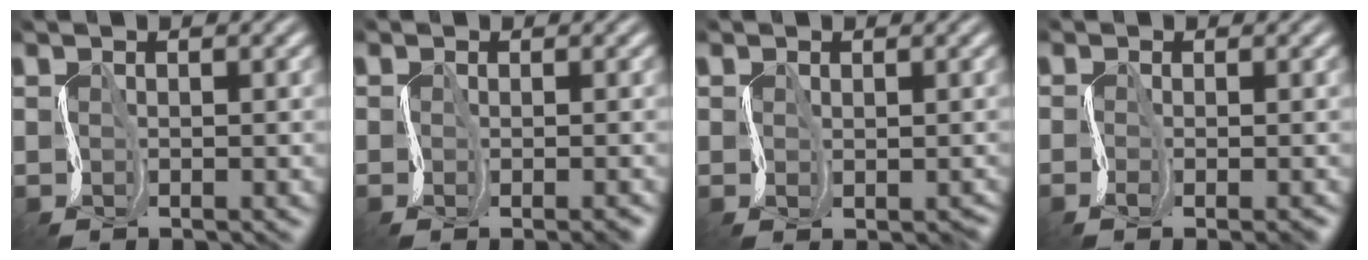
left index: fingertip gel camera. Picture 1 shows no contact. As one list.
[{"total": 2.1, "force": [-1.4, 1.0, 1.3], "torque": [-0.014, -0.006, -0.016]}, {"total": 1.1, "force": [-0.5, 1.0, 0.2], "torque": [-0.009, -0.001, -0.009]}, {"total": 2.3, "force": [-1.4, 1.0, 1.6], "torque": [-0.018, -0.005, -0.020]}]